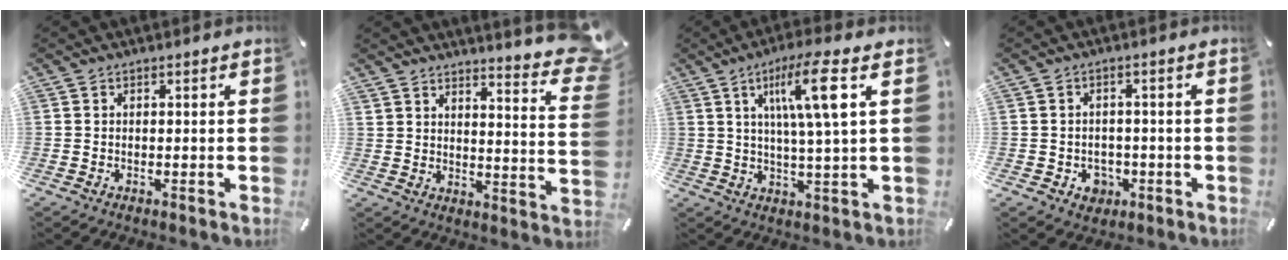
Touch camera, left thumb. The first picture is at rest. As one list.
[{"total": 7.7, "force": [6.7, 2.3, 2.9], "torque": [-0.036, -0.069, 0.114]}, {"total": 12.3, "force": [4.5, 1.1, 11.5], "torque": [-0.207, 0.002, 0.068]}, {"total": 4.2, "force": [-1.2, 3.7, 1.5], "torque": [-0.016, 0.003, -0.021]}]